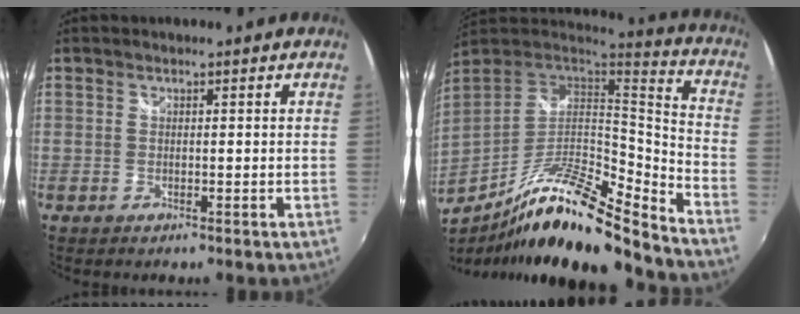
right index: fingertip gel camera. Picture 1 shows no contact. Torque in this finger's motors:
{"motor_torque": [0.52, -0.91, 0.42, 0.07]}